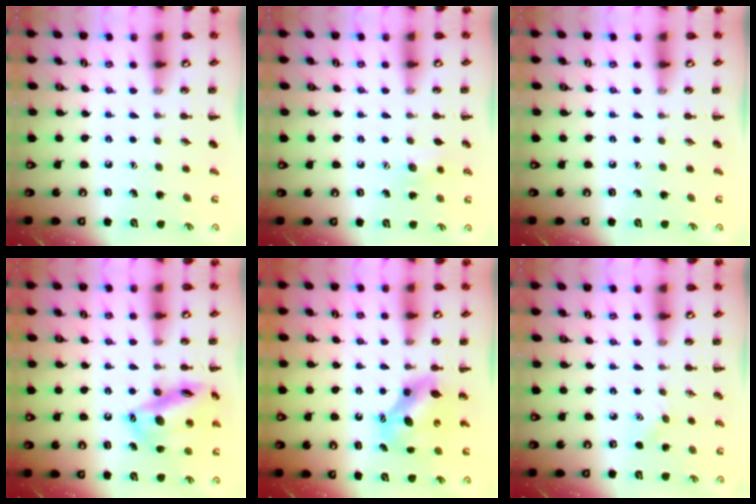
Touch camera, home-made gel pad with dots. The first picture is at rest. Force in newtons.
{"total": 7.2, "press": 7.1, "slide": 1.6}
{"total": 0.0}
{"total": 16.1, "press": 15.9, "slide": 2.7}
{"total": 6.5, "press": 6.4, "slide": 0.8}
{"total": 4.0, "press": 3.8, "slide": 1.0}